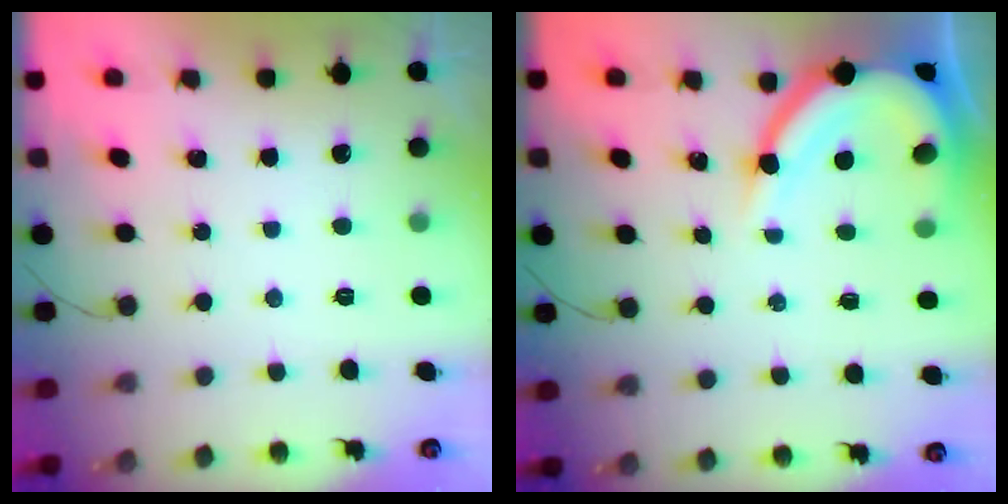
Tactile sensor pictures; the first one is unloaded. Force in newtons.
{"total": 11.3, "press": 11.2, "slide": 1.2}